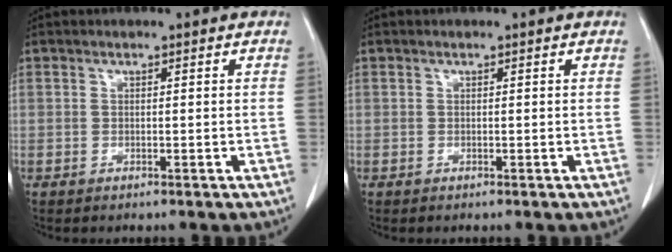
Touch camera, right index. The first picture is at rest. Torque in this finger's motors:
{"motor_torque": [0.00, 0.00, 0.00, 0.00]}